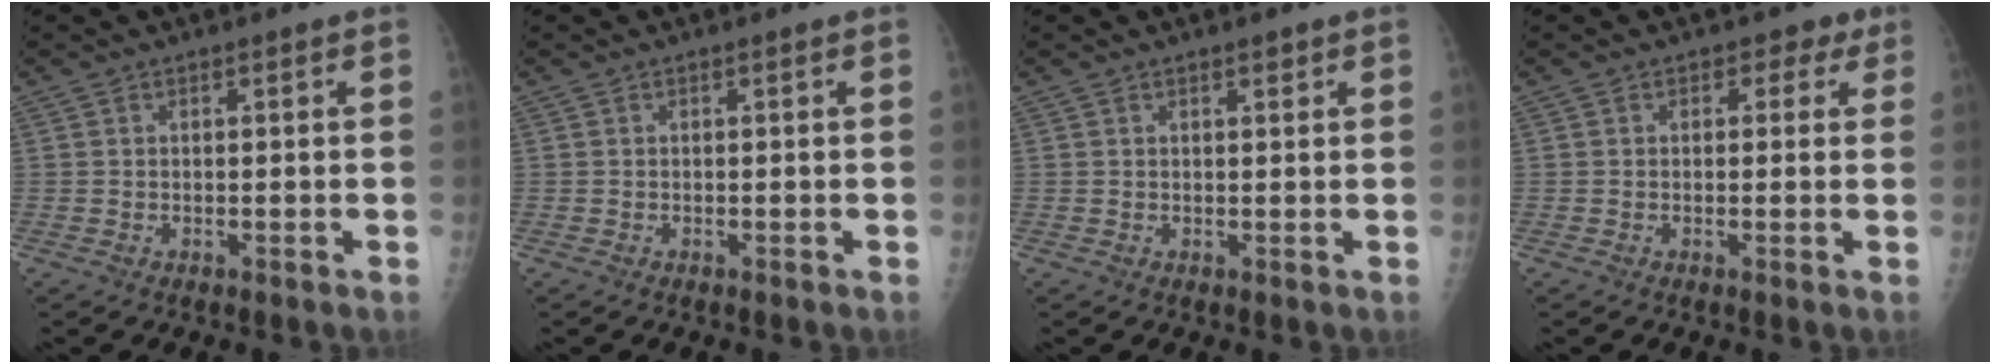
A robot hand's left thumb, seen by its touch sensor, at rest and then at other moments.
{"total": 0.0}
{"total": 1.2, "force": [0.8, 0.4, 0.8], "torque": [-0.006, -0.004, 0.012]}
{"total": 2.7, "force": [1.3, 2.1, 1.2], "torque": [0.014, -0.002, 0.010]}